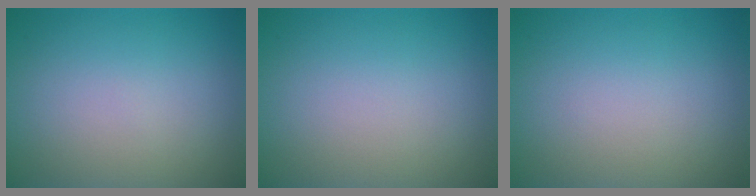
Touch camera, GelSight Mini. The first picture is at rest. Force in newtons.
{"total": 0.0}
{"total": 0.0}